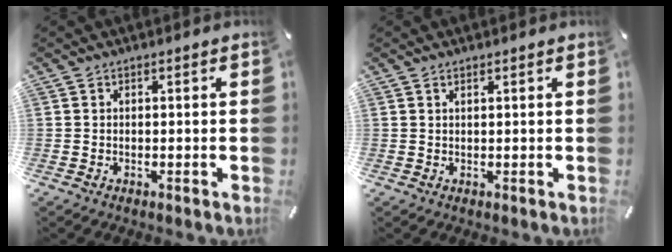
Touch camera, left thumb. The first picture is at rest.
{"total": 0.7, "force": [0.4, 0.0, 0.5], "torque": [-0.010, -0.001, 0.008]}